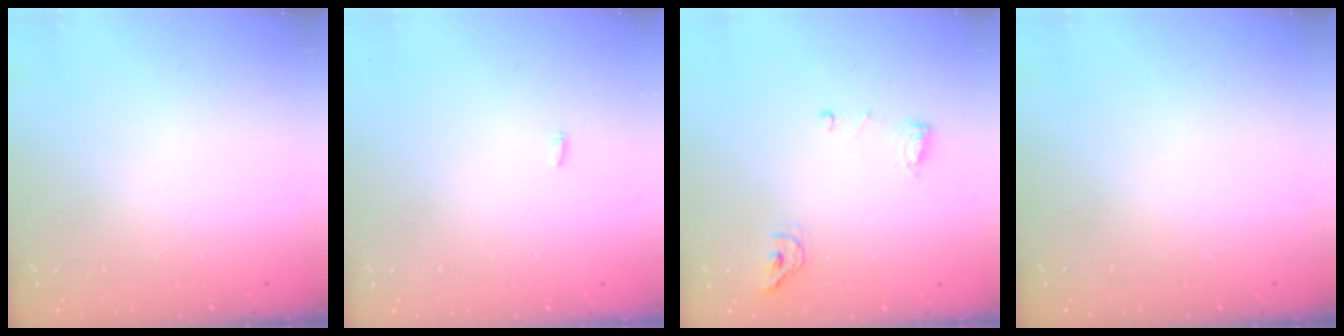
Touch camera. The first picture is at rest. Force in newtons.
{"total": 3.3, "press": 1.6, "slide": 2.9}
{"total": 8.1, "press": 7.2, "slide": 3.7}
{"total": 0.0}